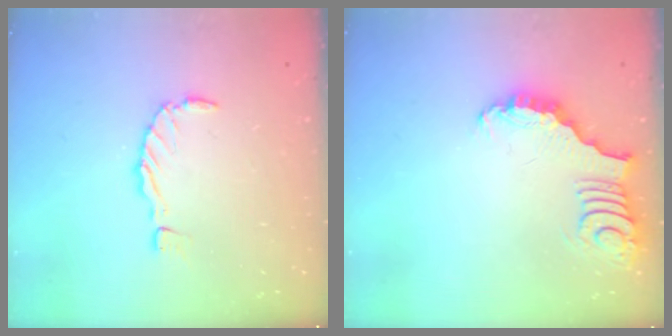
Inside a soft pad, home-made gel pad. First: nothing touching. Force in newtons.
{"total": 3.5, "press": 3.5, "slide": 0.5}